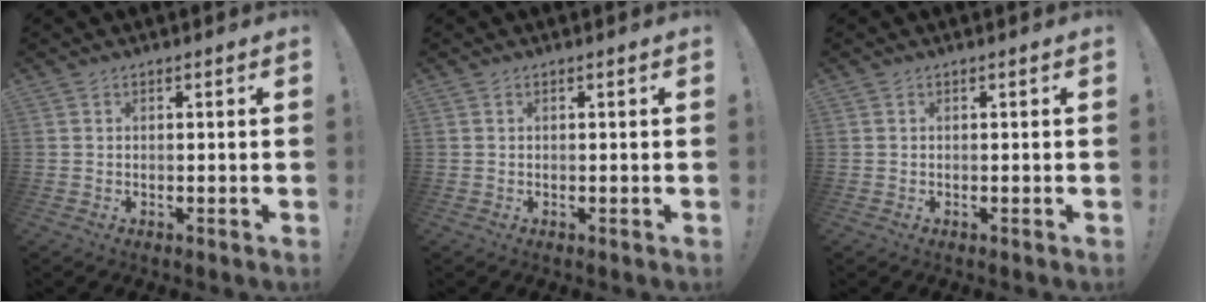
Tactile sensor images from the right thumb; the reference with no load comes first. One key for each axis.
{"total": 0.0}
{"total": 0.0}